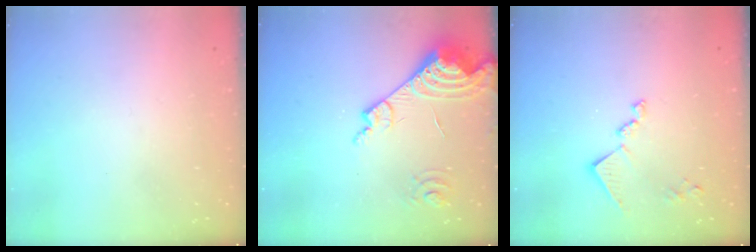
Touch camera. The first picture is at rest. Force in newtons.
{"total": 15.0, "press": 14.9, "slide": 1.6}
{"total": 11.0, "press": 11.0, "slide": 0.2}